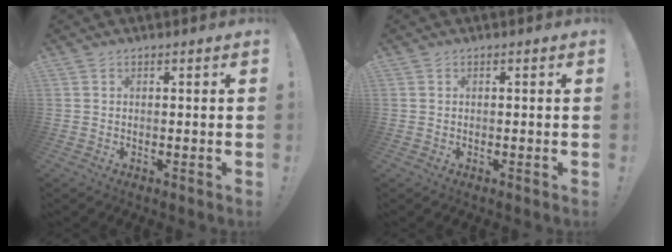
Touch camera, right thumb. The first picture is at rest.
{"total": 0.0}